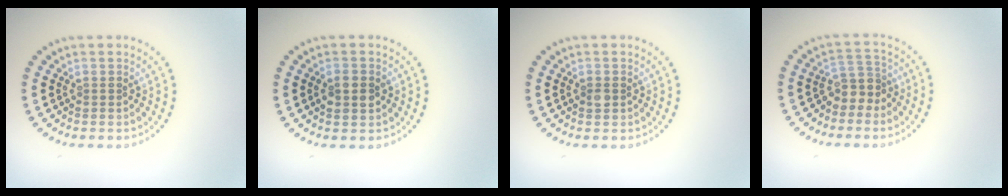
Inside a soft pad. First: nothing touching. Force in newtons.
{"total": 2.7, "press": 2.7, "slide": 0.1}
{"total": 1.0, "press": 1.0, "slide": 0.1}
{"total": 2.5, "press": 2.0, "slide": 1.5}